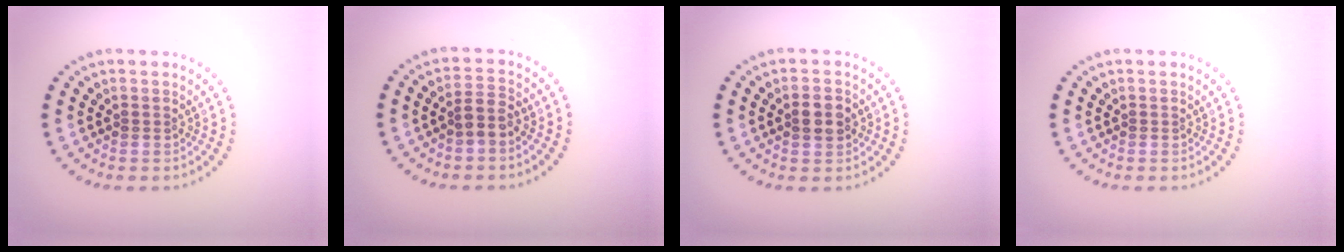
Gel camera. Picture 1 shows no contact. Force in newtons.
{"total": 2.0, "press": 1.8, "slide": 0.9}
{"total": 3.0, "press": 3.0, "slide": 0.0}
{"total": 0.0}